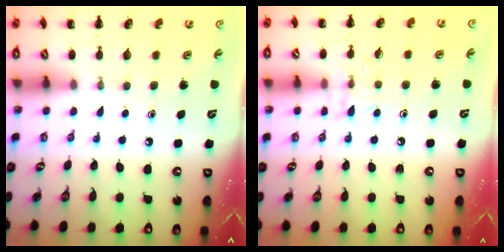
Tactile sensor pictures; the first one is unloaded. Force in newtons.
{"total": 6.4, "press": 6.2, "slide": 1.5}